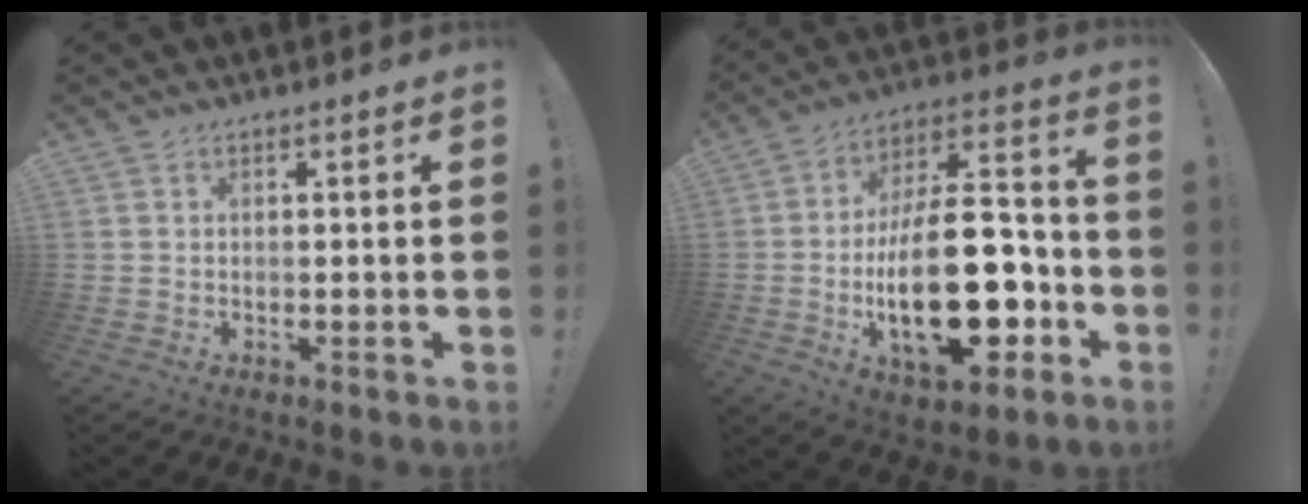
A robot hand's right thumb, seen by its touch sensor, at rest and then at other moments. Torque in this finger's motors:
{"motor_torque": [2.04, 2.96, 1.62, -1.14, 0.64]}